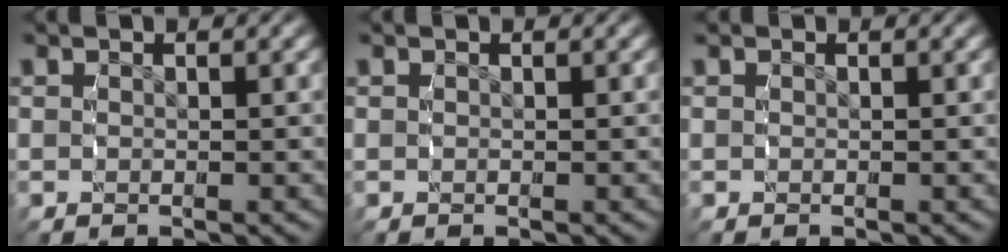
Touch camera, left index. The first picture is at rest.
{"total": 0.0}
{"total": 0.0}